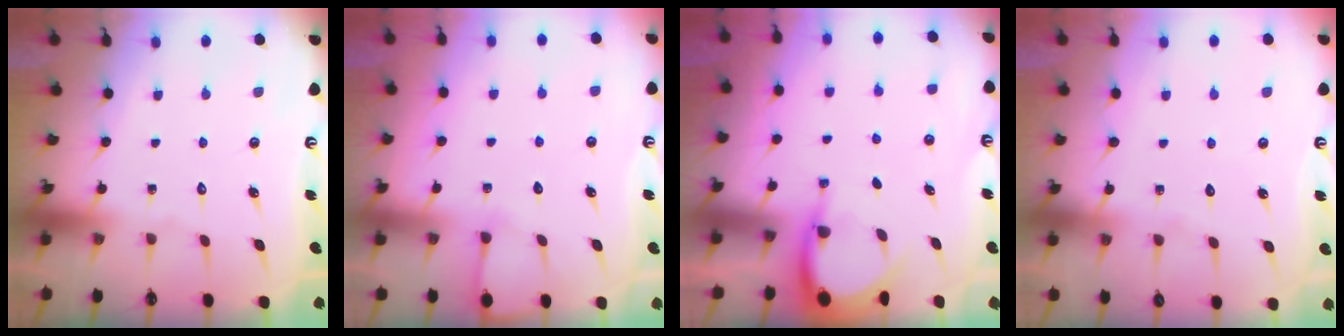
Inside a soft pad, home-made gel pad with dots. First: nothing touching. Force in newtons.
{"total": 4.0, "press": 3.9, "slide": 0.5}
{"total": 4.0, "press": 4.0, "slide": 0.2}
{"total": 3.9, "press": 3.9, "slide": 0.3}